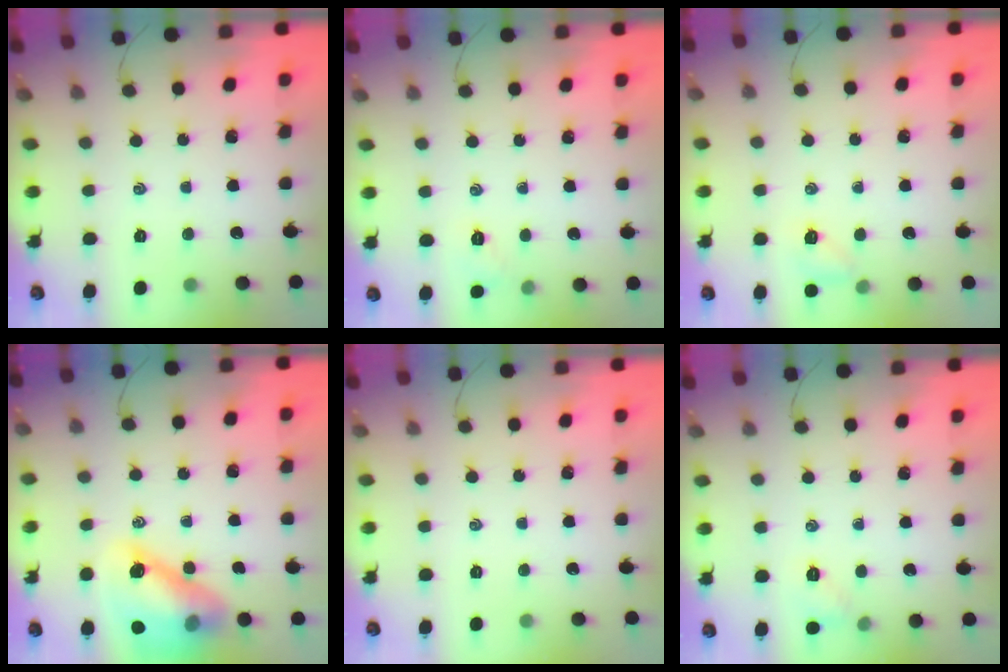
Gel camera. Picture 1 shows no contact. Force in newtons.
{"total": 4.7, "press": 4.5, "slide": 1.4}
{"total": 6.1, "press": 6.0, "slide": 1.4}
{"total": 16.6, "press": 16.0, "slide": 4.5}
{"total": 0.0}
{"total": 4.5, "press": 4.3, "slide": 1.3}